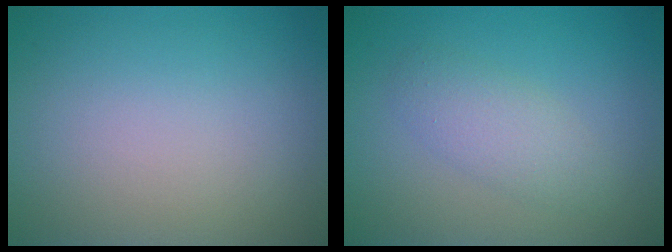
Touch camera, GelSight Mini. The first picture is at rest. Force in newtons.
{"total": 2.5, "press": 2.5, "slide": 0.1}